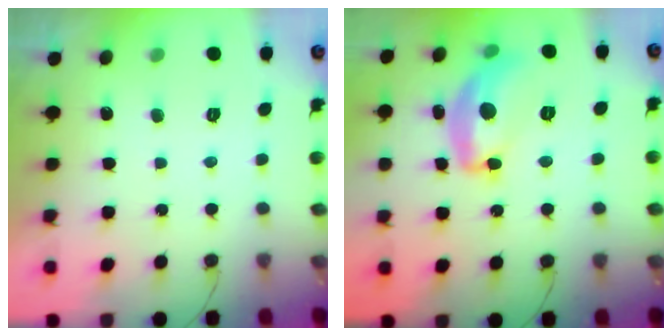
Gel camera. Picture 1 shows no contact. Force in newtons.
{"total": 14.9, "press": 14.9, "slide": 0.7}